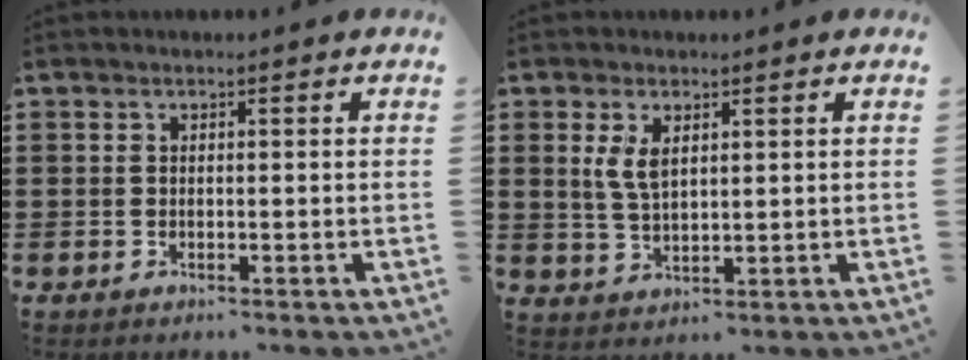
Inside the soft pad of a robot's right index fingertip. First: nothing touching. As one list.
[{"total": 3.9, "force": [1.5, 1.7, 3.1], "torque": [-0.067, 0.005, 0.026]}]